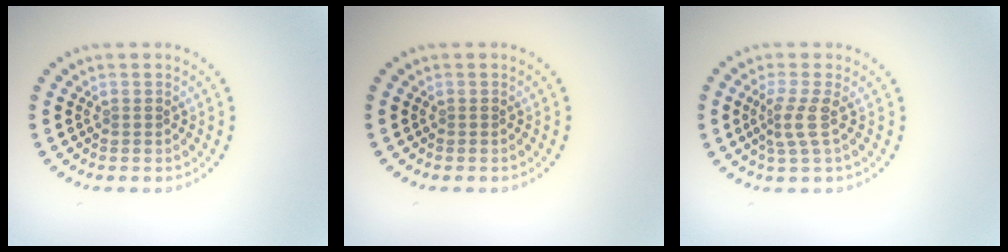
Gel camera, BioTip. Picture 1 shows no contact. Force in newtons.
{"total": 0.0}
{"total": 2.3, "press": 1.6, "slide": 1.6}